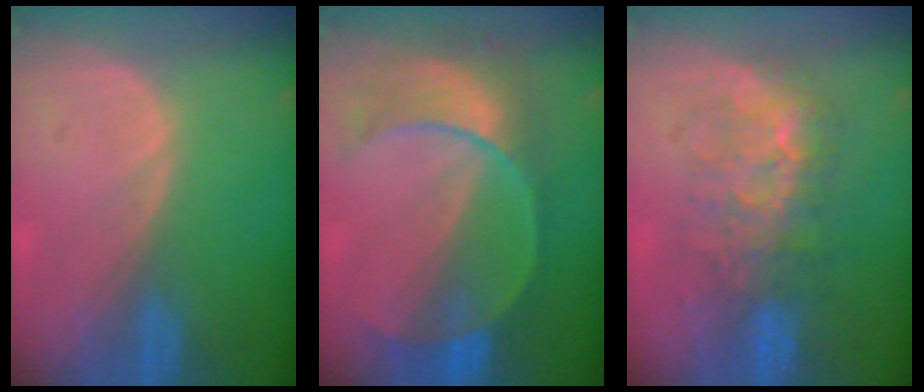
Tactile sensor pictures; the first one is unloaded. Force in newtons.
{"total": 8.8, "press": 8.3, "slide": 2.8}
{"total": 8.1, "press": 7.8, "slide": 1.9}